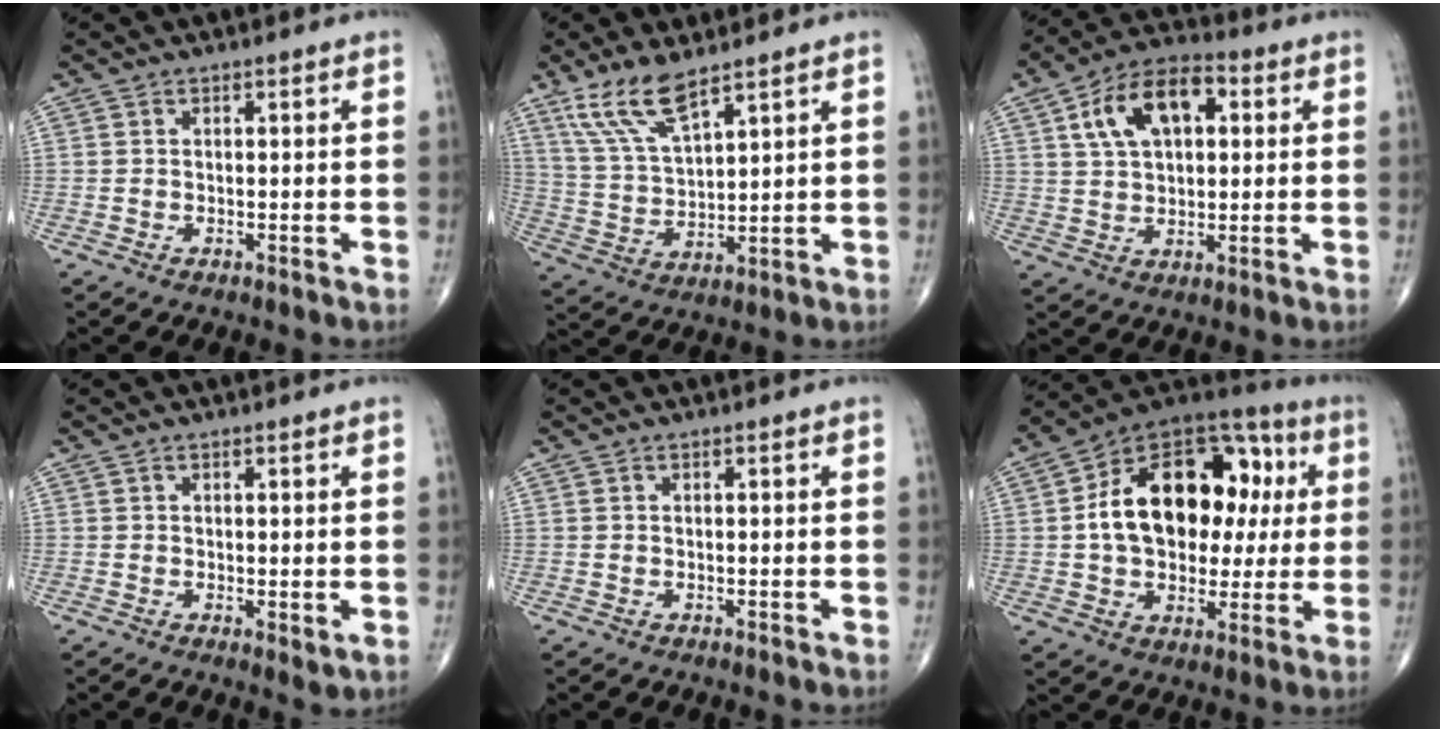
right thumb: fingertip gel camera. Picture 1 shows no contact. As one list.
[{"total": 10.2, "force": [7.1, 2.9, 6.8], "torque": [-0.137, -0.031, 0.153]}, {"total": 13.3, "force": [4.0, 7.7, 10.1], "torque": [-0.161, 0.015, 0.061]}, {"total": 1.9, "force": [0.0, 0.7, 1.8], "torque": [-0.024, -0.010, 0.000]}, {"total": 0.0}, {"total": 23.7, "force": [3.2, 15.5, 17.6], "torque": [-0.240, 0.030, 0.048]}]